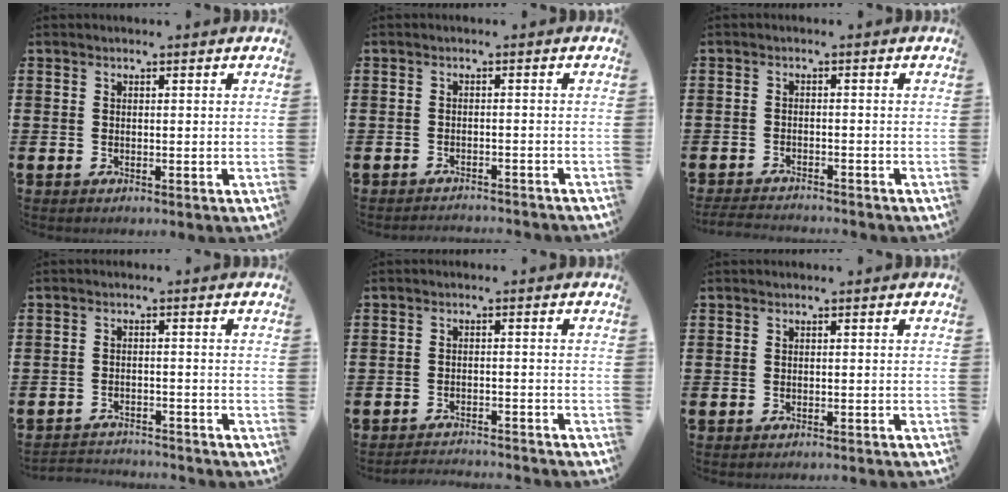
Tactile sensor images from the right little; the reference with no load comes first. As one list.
[{"total": 1.4, "force": [-1.4, -0.2, -0.1], "torque": [-0.001, 0.004, -0.030]}, {"total": 2.0, "force": [-2.0, 0.0, 0.2], "torque": [-0.005, 0.004, -0.041]}, {"total": 2.5, "force": [-2.5, 0.1, -0.3], "torque": [-0.003, 0.002, -0.055]}, {"total": 2.3, "force": [-2.3, -0.1, 0.0], "torque": [-0.003, 0.004, -0.049]}, {"total": 0.8, "force": [-0.8, -0.2, 0.0], "torque": [0.001, 0.000, -0.016]}]